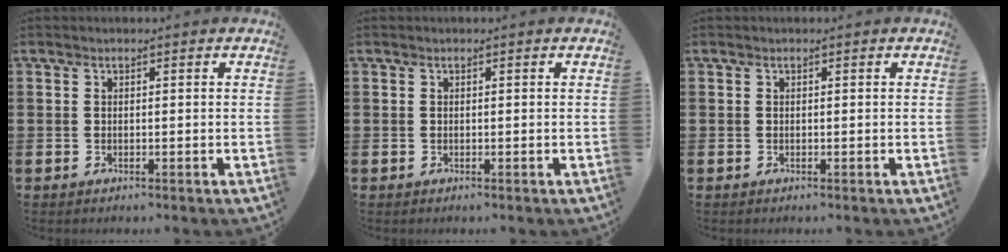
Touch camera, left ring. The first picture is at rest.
{"total": 0.0}
{"total": 0.0}